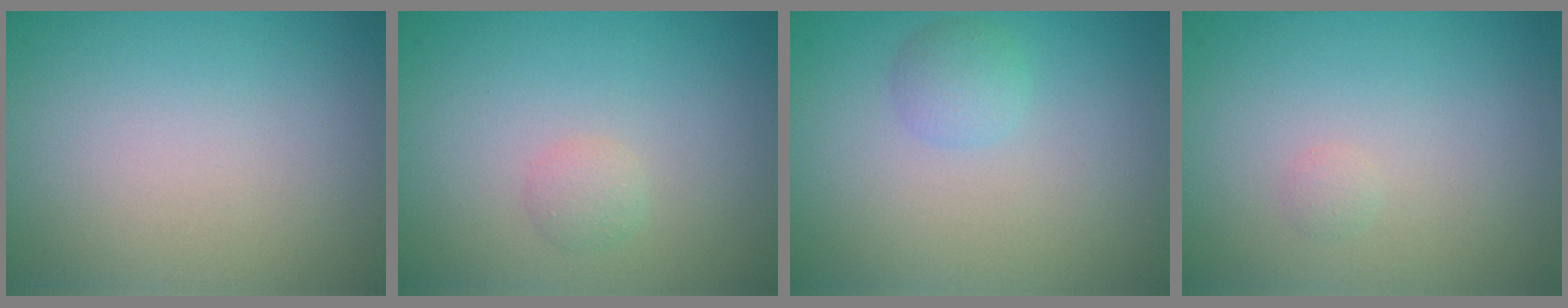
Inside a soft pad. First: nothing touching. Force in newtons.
{"total": 1.0, "press": 1.0, "slide": 0.0}
{"total": 1.5, "press": 1.5, "slide": 0.0}
{"total": 0.6, "press": 0.6, "slide": 0.0}